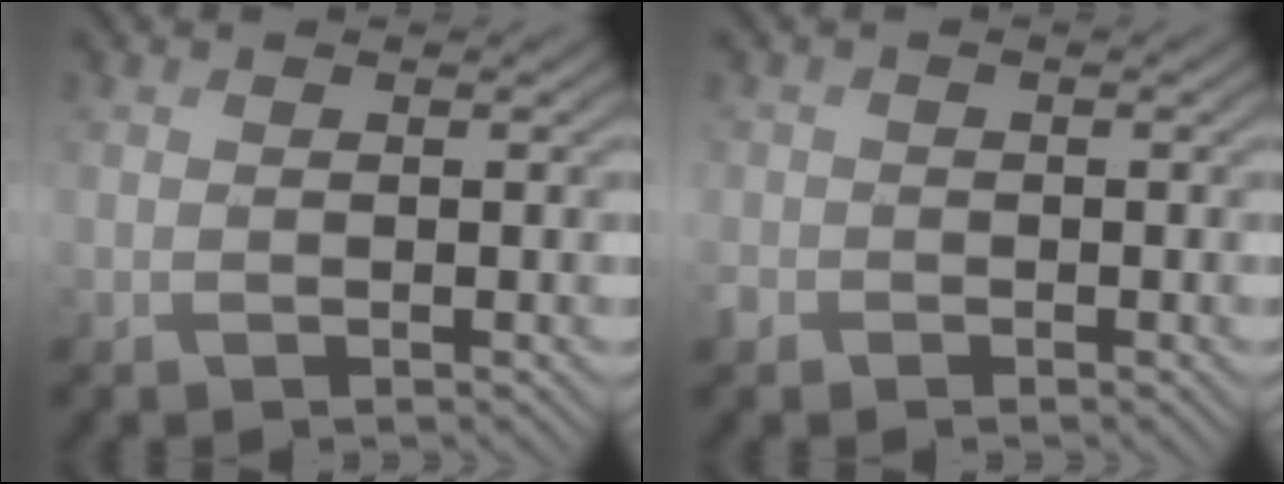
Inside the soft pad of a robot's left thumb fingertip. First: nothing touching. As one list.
[{"total": 1.9, "force": [-0.9, 1.6, 0.2], "torque": [-0.006, -0.004, -0.027]}]